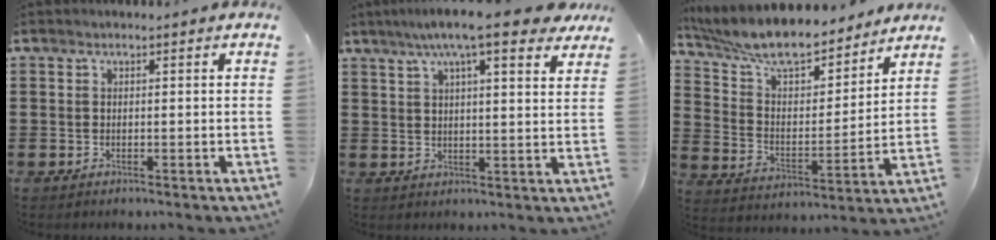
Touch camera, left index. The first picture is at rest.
{"total": 9.4, "force": [7.1, 1.2, 6.1], "torque": [-0.121, -0.009, 0.122]}
{"total": 9.6, "force": [8.6, 1.8, 3.7], "torque": [-0.109, -0.053, 0.151]}